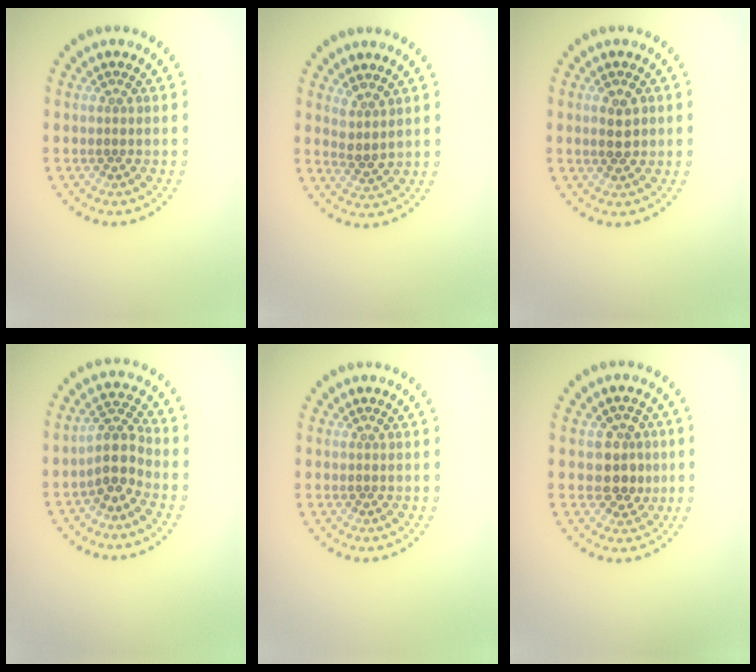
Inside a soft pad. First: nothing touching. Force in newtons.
{"total": 1.8, "press": 1.4, "slide": 1.2}
{"total": 1.9, "press": 1.9, "slide": 0.2}
{"total": 3.2, "press": 2.5, "slide": 1.9}
{"total": 0.0}
{"total": 3.2, "press": 3.1, "slide": 1.0}